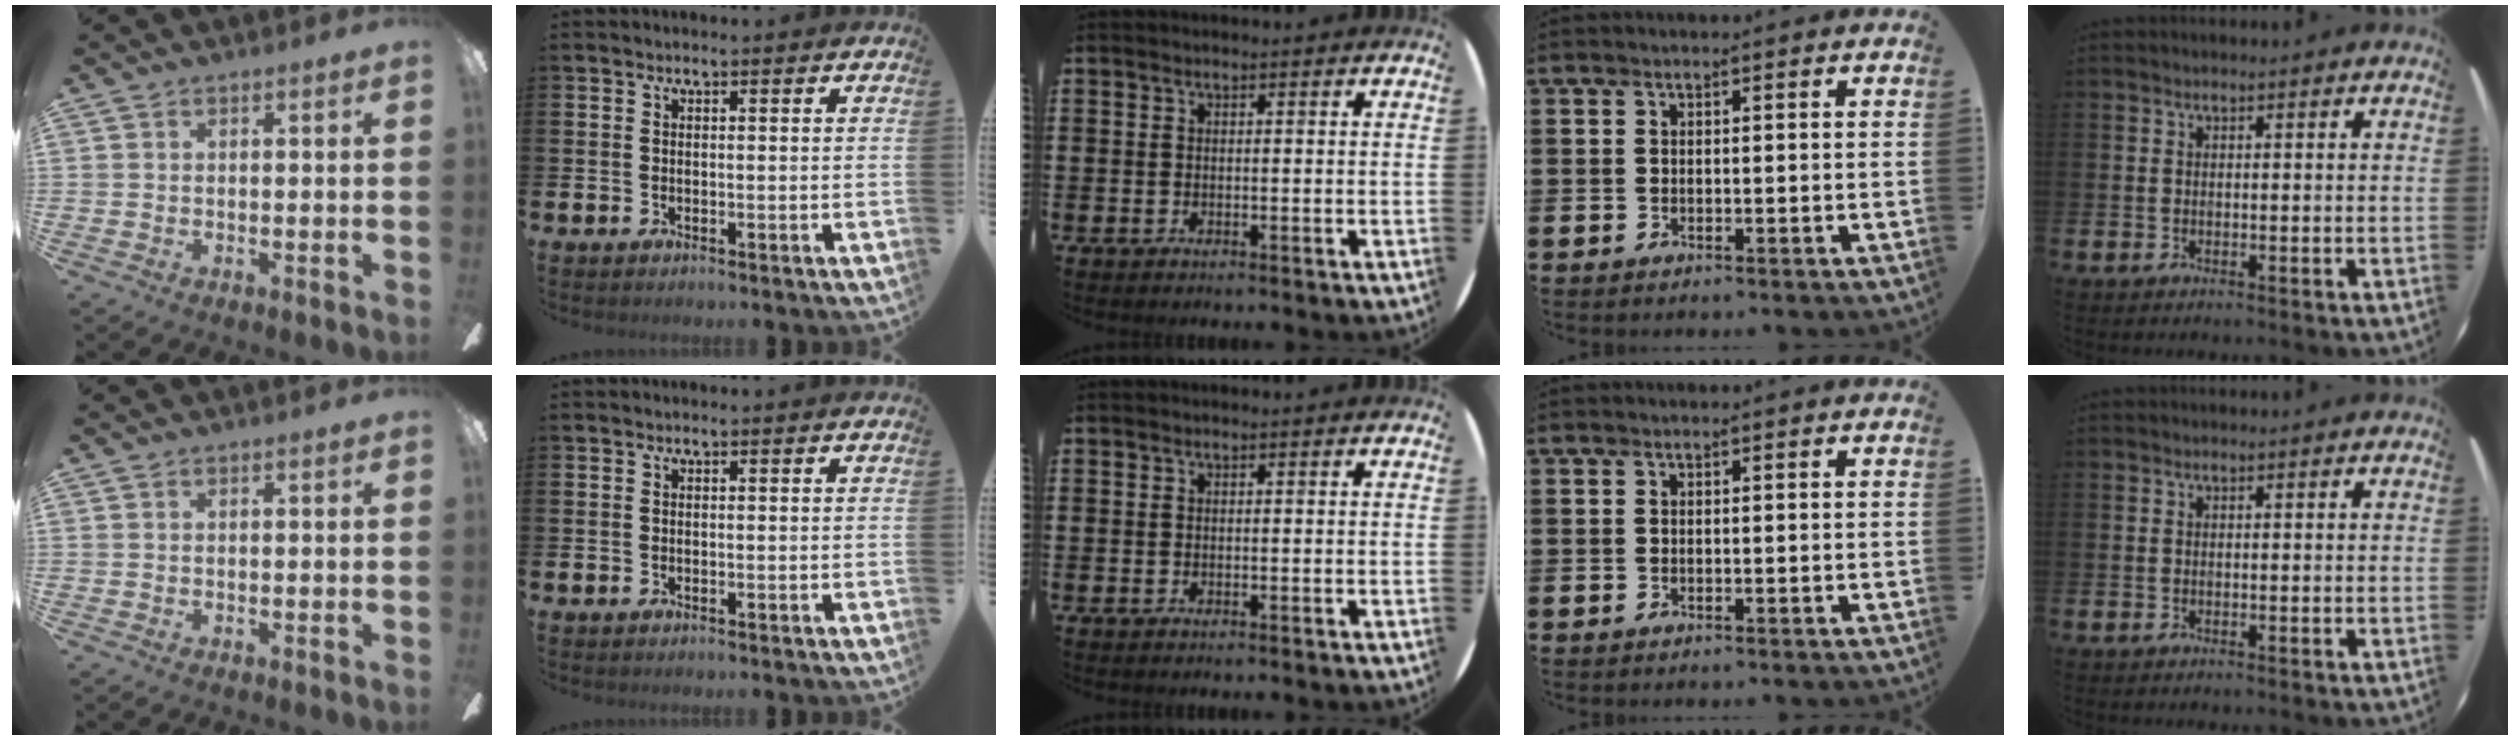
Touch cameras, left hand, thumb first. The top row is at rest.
{}